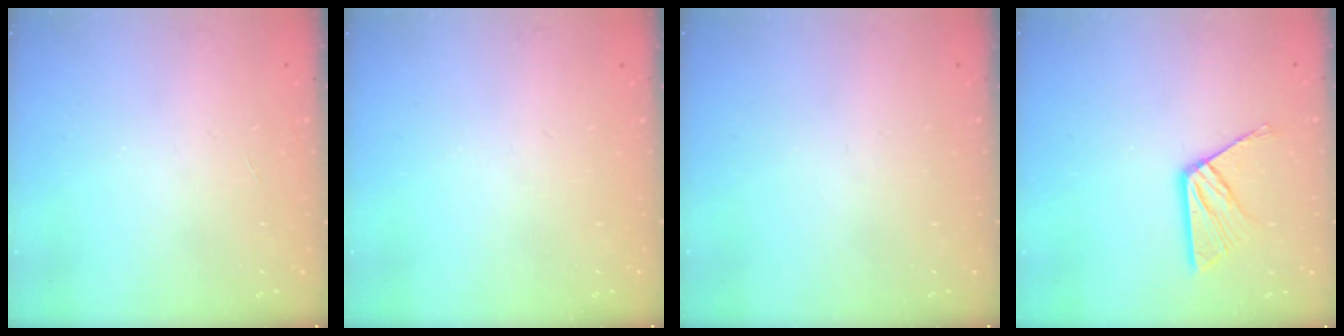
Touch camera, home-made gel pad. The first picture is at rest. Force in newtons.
{"total": 0.0}
{"total": 0.0}
{"total": 10.0, "press": 10.0, "slide": 0.9}